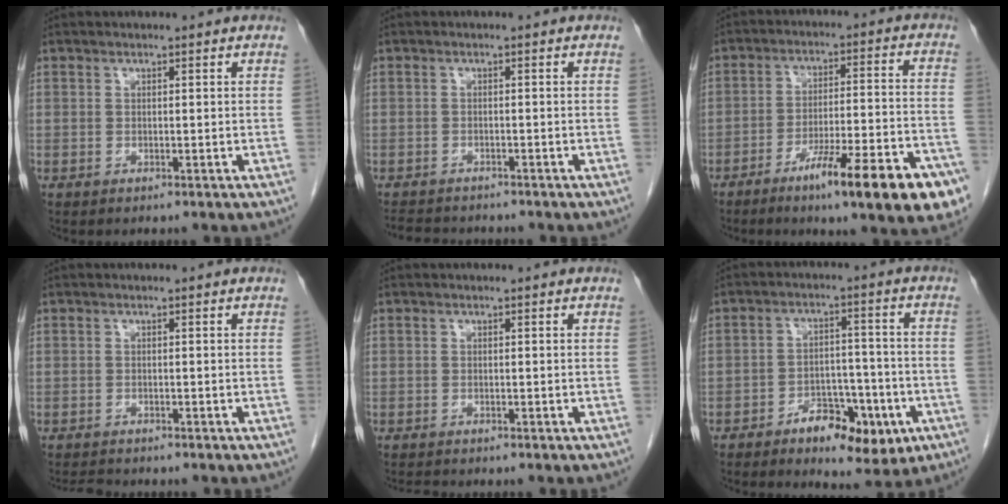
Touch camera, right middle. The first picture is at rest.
{"total": 5.6, "force": [-5.2, 1.3, 1.6], "torque": [-0.028, -0.009, -0.077]}
{"total": 17.8, "force": [-10.7, 1.6, 14.2], "torque": [-0.150, 0.004, -0.157]}
{"total": 1.9, "force": [-1.9, 0.3, 0.4], "torque": [-0.015, -0.011, -0.028]}
{"total": 0.8, "force": [-0.8, -0.1, 0.1], "torque": [-0.012, -0.007, -0.012]}
{"total": 10.3, "force": [-5.3, 4.7, 7.4], "torque": [-0.104, 0.012, -0.072]}